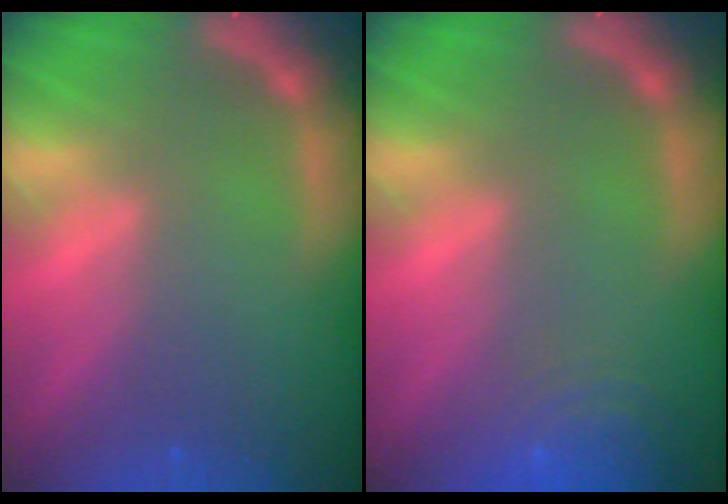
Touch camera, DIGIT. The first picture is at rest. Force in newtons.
{"total": 6.5}